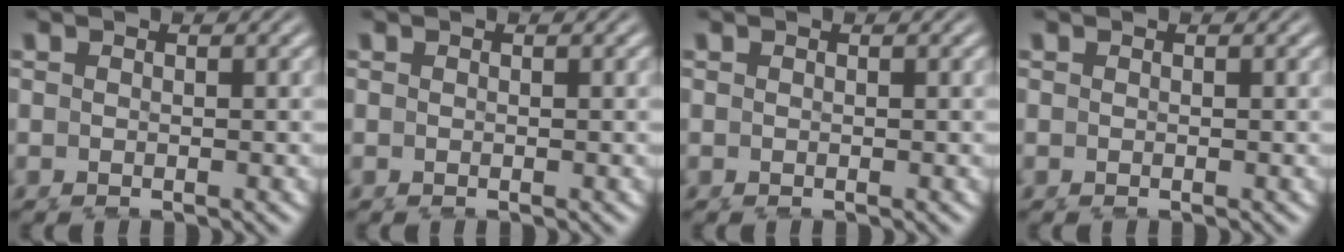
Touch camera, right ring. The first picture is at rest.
{"total": 0.0}
{"total": 0.0}
{"total": 0.0}